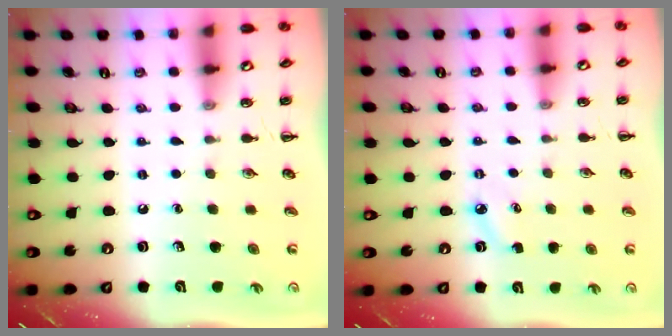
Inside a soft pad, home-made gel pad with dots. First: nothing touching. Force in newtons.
{"total": 2.8, "press": 2.7, "slide": 0.7}